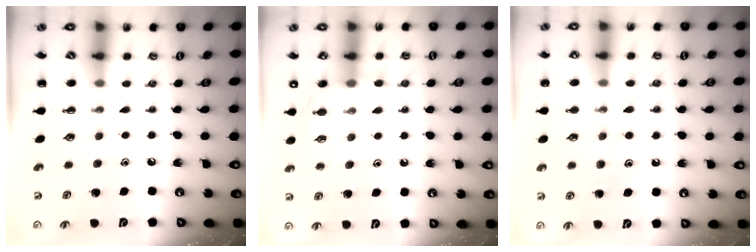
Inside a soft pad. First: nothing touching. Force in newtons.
{"total": 6.2, "press": 6.1, "slide": 1.3}
{"total": 9.6, "press": 9.5, "slide": 1.4}